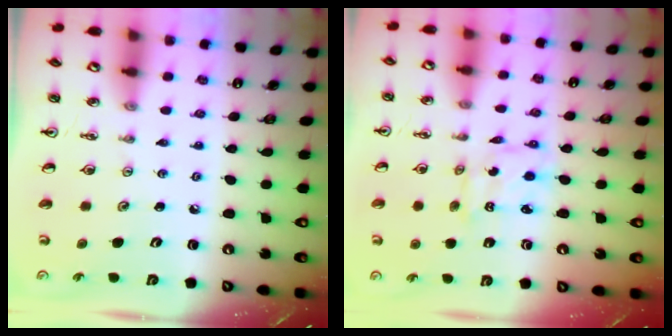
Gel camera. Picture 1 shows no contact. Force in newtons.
{"total": 2.4, "press": 2.4, "slide": 0.1}